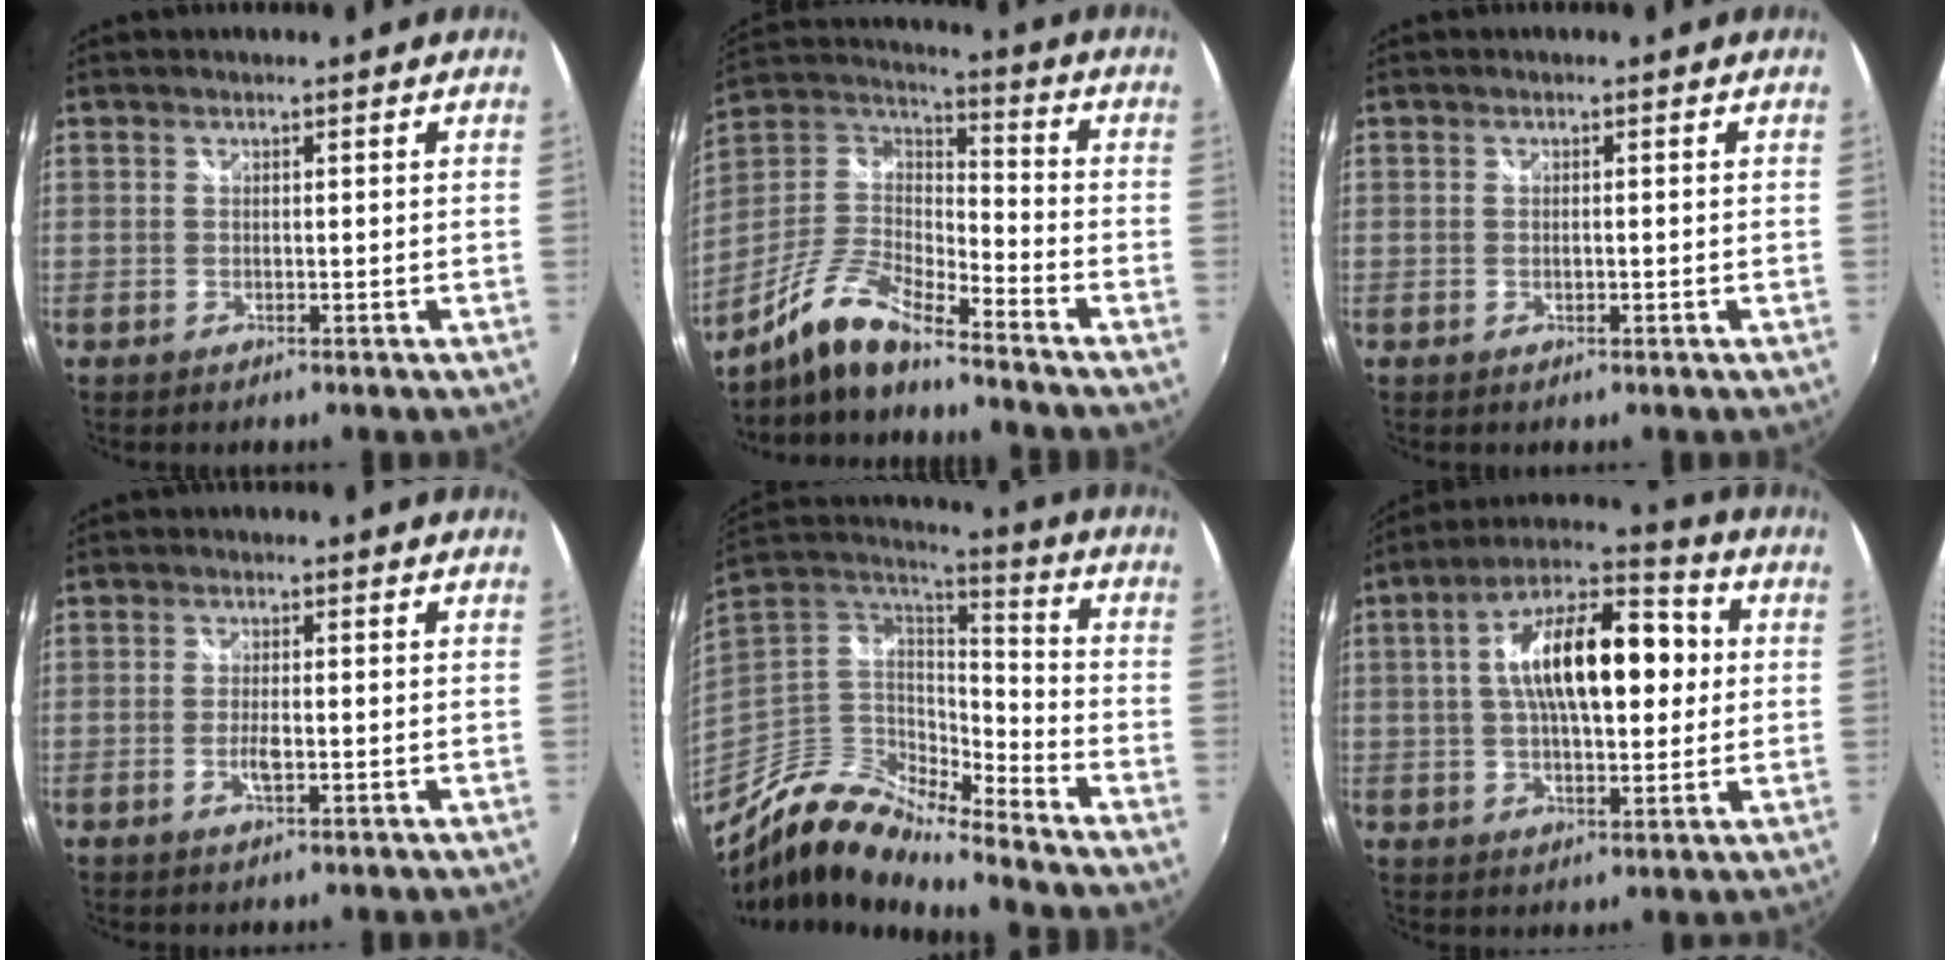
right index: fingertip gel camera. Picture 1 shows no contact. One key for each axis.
{"total": 13.1, "fx": -10.0, "fy": 2.8, "fz": 8.0, "tx": -0.176, "ty": 0.000, "tz": -0.202}
{"total": 0.7, "fx": -0.1, "fy": 0.4, "fz": 0.5, "tx": -0.010, "ty": -0.002, "tz": -0.003}
{"total": 2.7, "fx": -0.9, "fy": 0.9, "fz": 2.4, "tx": -0.048, "ty": -0.005, "tz": -0.016}
{"total": 13.7, "fx": -10.7, "fy": 3.5, "fz": 7.8, "tx": -0.151, "ty": -0.007, "tz": -0.215}
{"total": 17.2, "fx": 2.3, "fy": 7.4, "fz": 15.4, "tx": -0.265, "ty": 0.029, "tz": 0.027}